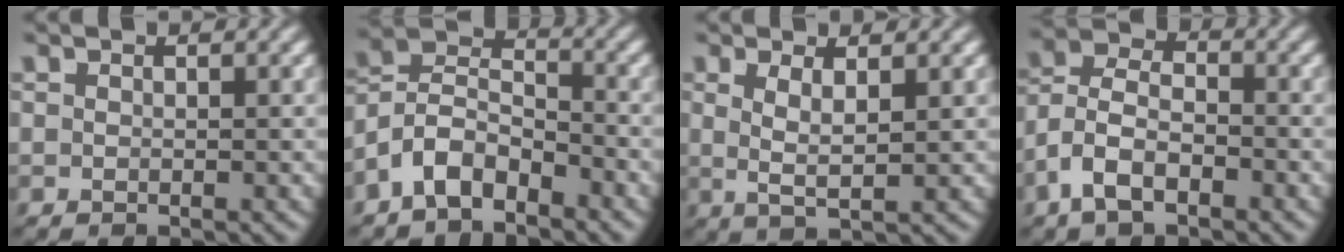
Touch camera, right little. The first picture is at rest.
{"total": 8.0, "force": [-2.0, 6.8, 3.7], "torque": [-0.084, -0.022, -0.044]}
{"total": 3.0, "force": [0.5, 1.0, 2.8], "torque": [-0.049, -0.004, 0.011]}
{"total": 6.8, "force": [-1.5, 5.5, 3.8], "torque": [-0.092, -0.021, -0.029]}